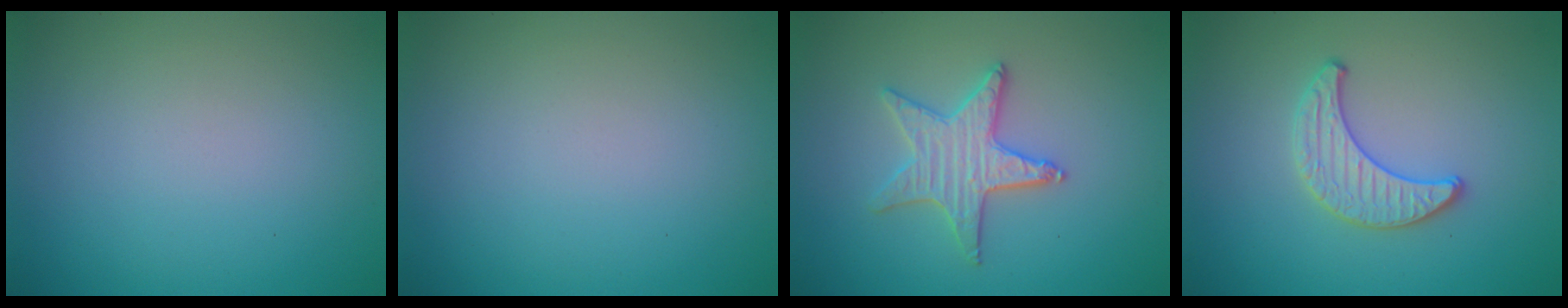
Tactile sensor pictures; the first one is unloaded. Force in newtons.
{"total": 0.0}
{"total": 3.4, "press": 3.3, "slide": 0.7}
{"total": 2.0, "press": 2.0, "slide": 0.1}